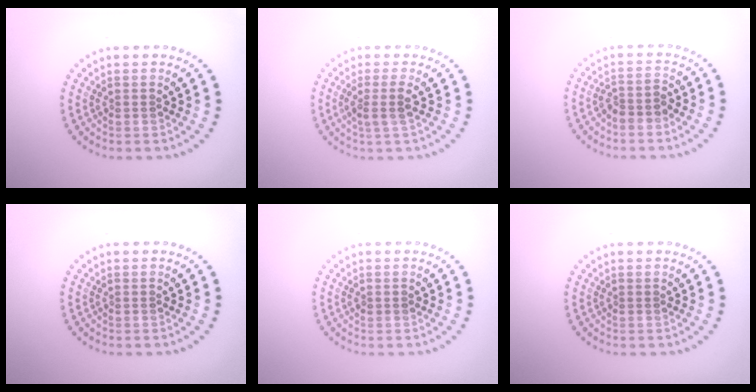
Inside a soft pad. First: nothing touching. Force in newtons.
{"total": 1.9, "press": 1.5, "slide": 1.1}
{"total": 1.9, "press": 1.6, "slide": 1.0}
{"total": 0.0}
{"total": 0.6, "press": 0.6, "slide": 0.2}
{"total": 0.0}